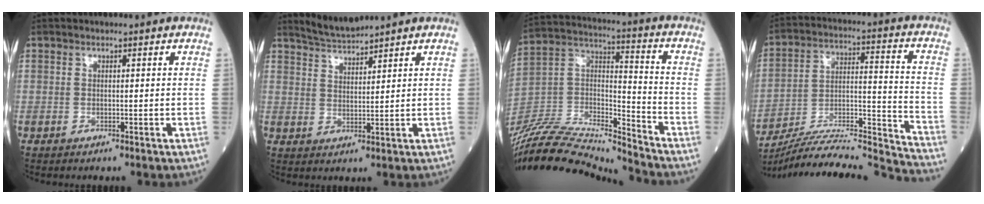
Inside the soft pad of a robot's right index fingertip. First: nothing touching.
{"total": 4.0, "force": [3.9, -0.7, 0.2], "torque": [-0.010, -0.002, 0.081]}
{"total": 21.6, "force": [-20.8, 0.4, 5.8], "torque": [-0.125, 0.019, -0.363]}
{"total": 23.7, "force": [-22.8, -1.4, 6.6], "torque": [-0.111, 0.006, -0.350]}